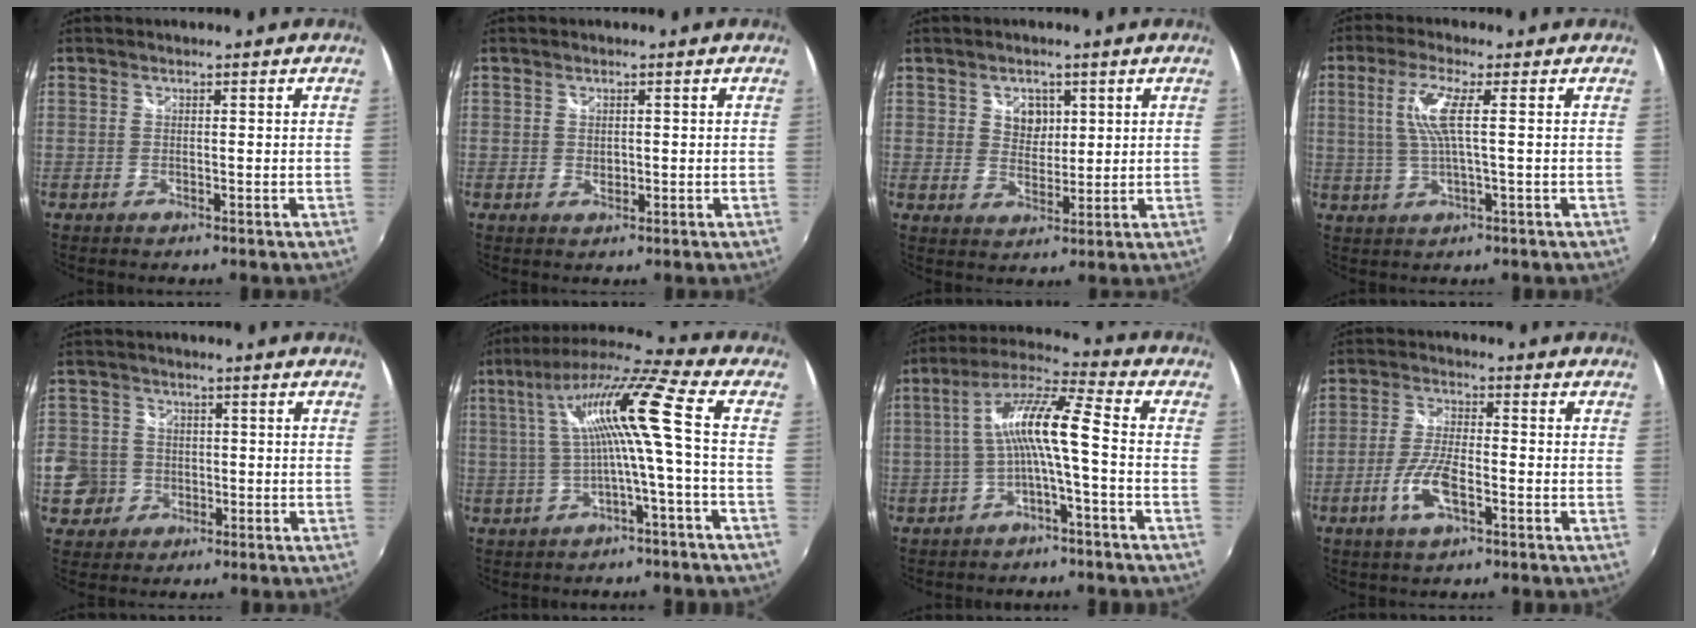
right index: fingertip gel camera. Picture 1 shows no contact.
{"total": 1.2, "force": [0.2, 1.0, 0.6], "torque": [-0.008, 0.000, 0.004]}
{"total": 5.9, "force": [1.6, 4.8, 2.9], "torque": [-0.045, 0.011, 0.029]}
{"total": 6.3, "force": [1.0, 0.0, 6.2], "torque": [-0.124, -0.002, 0.027]}
{"total": 10.3, "force": [-1.8, 9.7, 2.9], "torque": [-0.099, 0.016, -0.030]}
{"total": 12.3, "force": [0.2, -1.0, 12.3], "torque": [-0.226, 0.015, 0.011]}
{"total": 10.2, "force": [-1.9, 0.7, 10.0], "torque": [-0.208, 0.021, -0.034]}
{"total": 7.4, "force": [-3.2, 2.3, 6.3], "torque": [-0.136, -0.002, -0.063]}